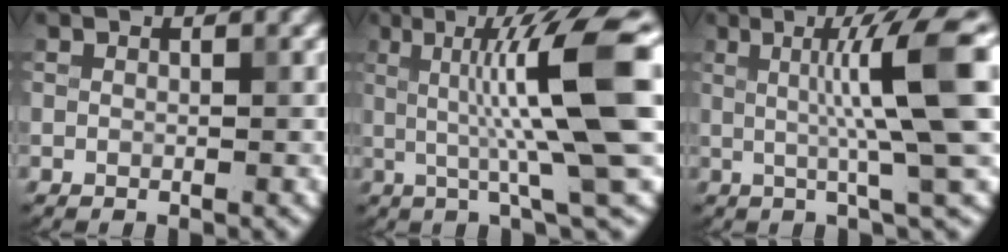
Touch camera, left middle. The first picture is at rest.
{"total": 11.7, "force": [1.5, 1.9, 11.5], "torque": [-0.165, 0.011, 0.026]}
{"total": 10.3, "force": [1.5, 1.5, 10.1], "torque": [-0.127, 0.011, 0.022]}